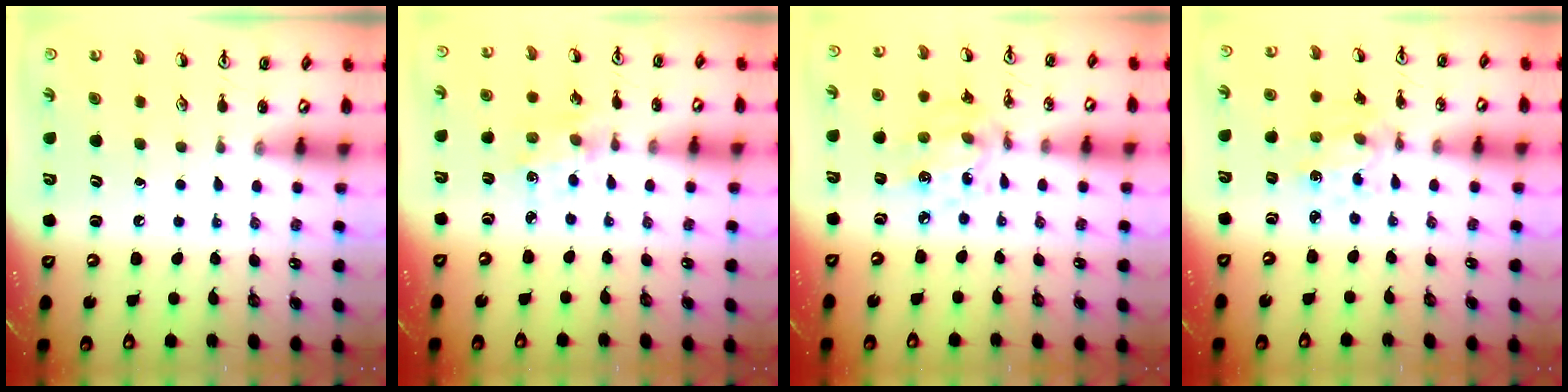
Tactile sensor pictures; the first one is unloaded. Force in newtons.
{"total": 1.7, "press": 1.7, "slide": 0.3}
{"total": 8.0, "press": 8.0, "slide": 0.5}
{"total": 2.0, "press": 2.0, "slide": 0.5}